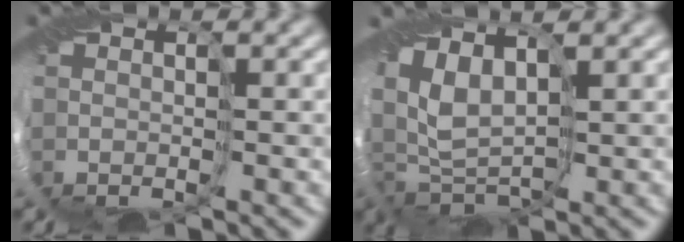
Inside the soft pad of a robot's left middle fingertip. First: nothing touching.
{"total": 5.3, "force": [0.0, 3.4, 4.1], "torque": [-0.097, 0.009, -0.004]}